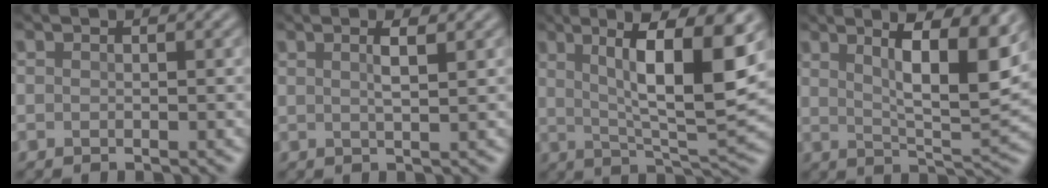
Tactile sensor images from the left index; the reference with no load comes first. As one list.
[{"total": 2.1, "force": [0.8, 0.5, 1.8], "torque": [-0.026, 0.004, 0.009]}, {"total": 10.8, "force": [3.0, 2.7, 10.0], "torque": [-0.153, 0.001, 0.050]}, {"total": 9.4, "force": [3.9, 2.4, 8.2], "torque": [-0.120, 0.003, 0.061]}]